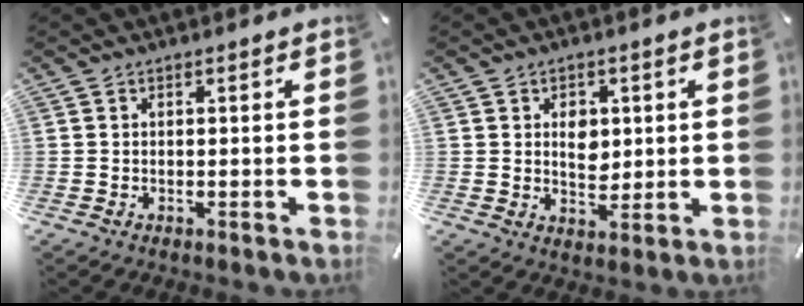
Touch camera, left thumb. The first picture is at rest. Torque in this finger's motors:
{"motor_torque": [0.57, 0.62, 0.30, -0.26, 0.00]}